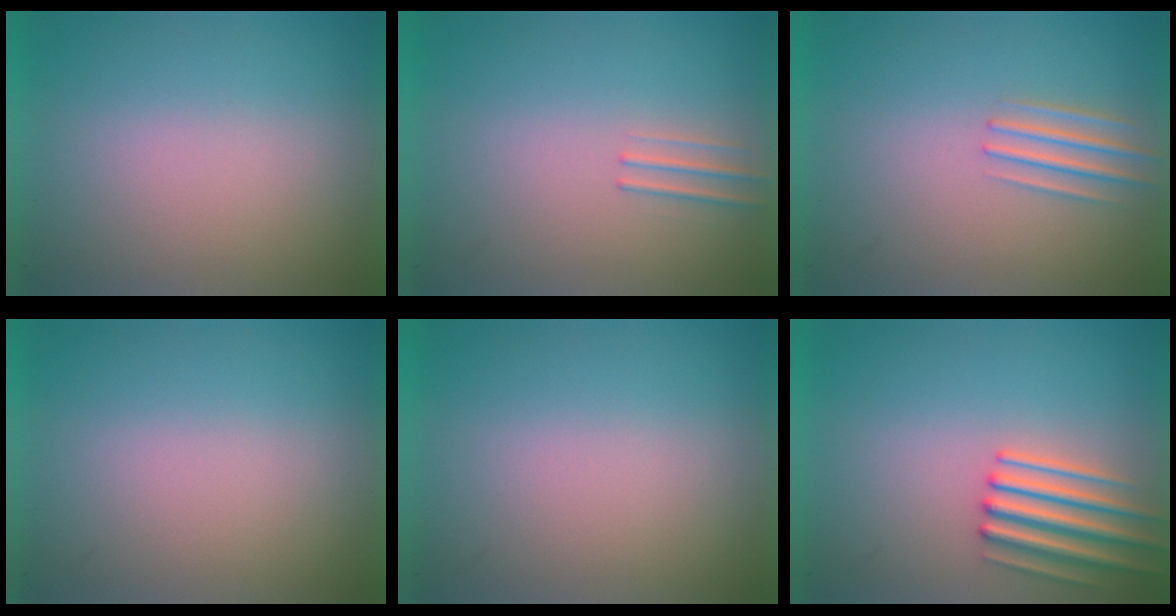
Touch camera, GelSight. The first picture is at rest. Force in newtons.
{"total": 1.1}
{"total": 1.9}
{"total": 0.0}
{"total": 0.0}
{"total": 3.1}